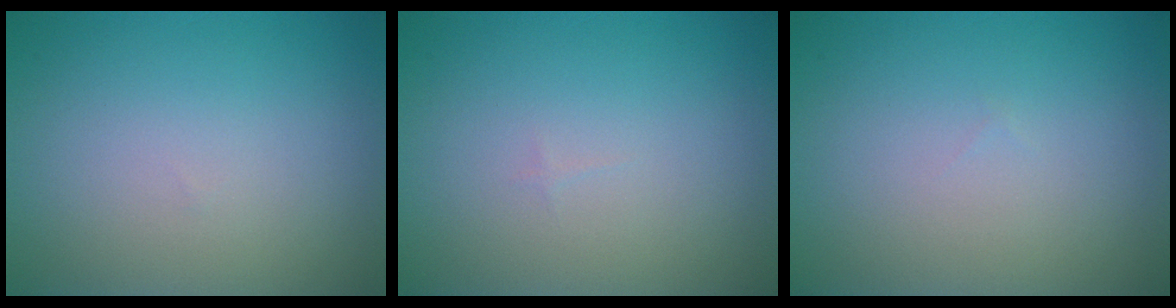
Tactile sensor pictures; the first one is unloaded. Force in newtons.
{"total": 0.0}
{"total": 0.0}